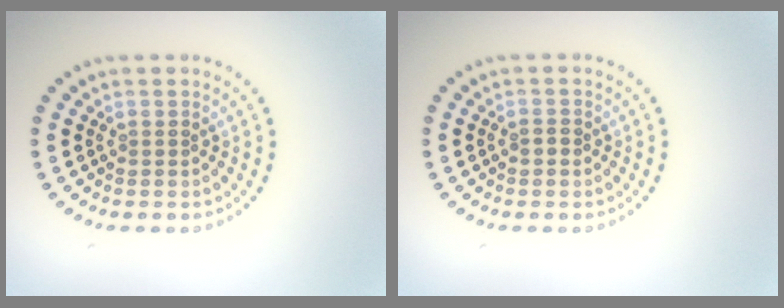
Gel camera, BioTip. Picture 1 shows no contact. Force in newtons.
{"total": 0.9, "press": 0.9, "slide": 0.2}